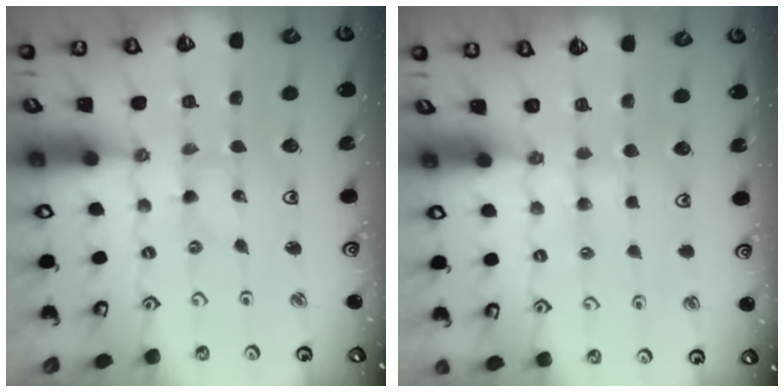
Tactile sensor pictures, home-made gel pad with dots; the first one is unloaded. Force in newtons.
{"total": 3.6, "press": 3.6, "slide": 0.7}